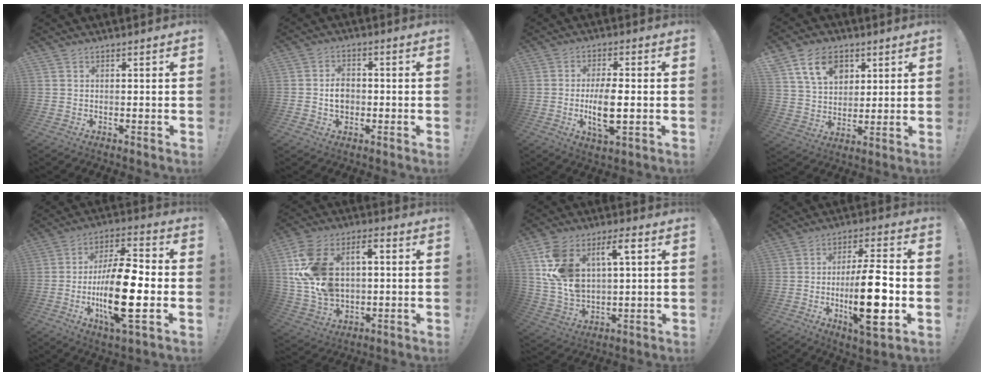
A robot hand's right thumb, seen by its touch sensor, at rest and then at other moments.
{"total": 5.3, "force": [-0.9, 4.0, 3.4], "torque": [-0.036, 0.005, -0.018]}
{"total": 9.5, "force": [-1.2, 3.0, 8.9], "torque": [-0.167, -0.014, -0.027]}
{"total": 13.6, "force": [6.8, 9.6, 6.8], "torque": [-0.110, -0.017, 0.132]}
{"total": 19.9, "force": [-4.2, 6.4, 18.4], "torque": [-0.333, 0.004, -0.070]}
{"total": 18.6, "force": [3.1, 13.7, 12.2], "torque": [-0.233, 0.002, 0.055]}
{"total": 14.9, "force": [5.6, 8.9, 10.6], "torque": [-0.206, -0.008, 0.100]}
{"total": 18.1, "force": [-3.6, 4.9, 17.0], "torque": [-0.278, 0.000, -0.059]}